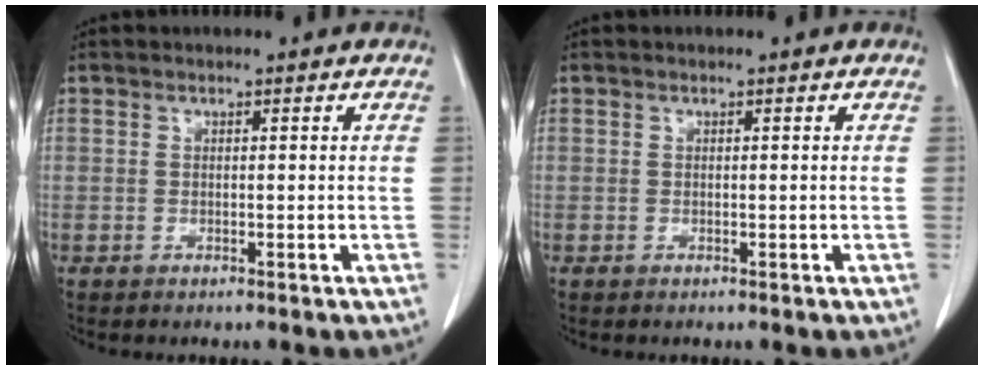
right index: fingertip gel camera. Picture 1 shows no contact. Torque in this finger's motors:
{"motor_torque": [-0.02, 0.01, 0.00, 0.00]}